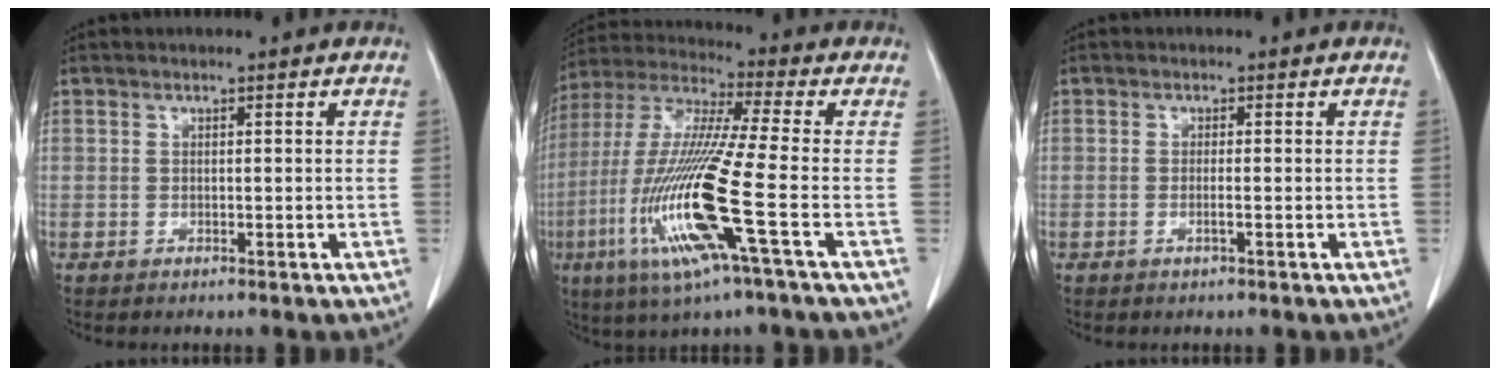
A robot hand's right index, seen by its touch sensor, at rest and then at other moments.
{"total": 17.5, "force": [-5.5, -0.4, 16.7], "torque": [-0.354, -0.023, -0.115]}
{"total": 1.0, "force": [-0.4, -0.1, 0.9], "torque": [-0.020, -0.002, -0.008]}